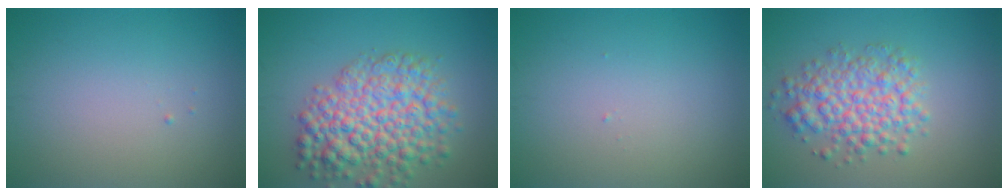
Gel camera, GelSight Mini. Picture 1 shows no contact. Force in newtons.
{"total": 7.8, "press": 7.8, "slide": 0.3}
{"total": 0.0}
{"total": 5.0, "press": 5.0, "slide": 0.2}